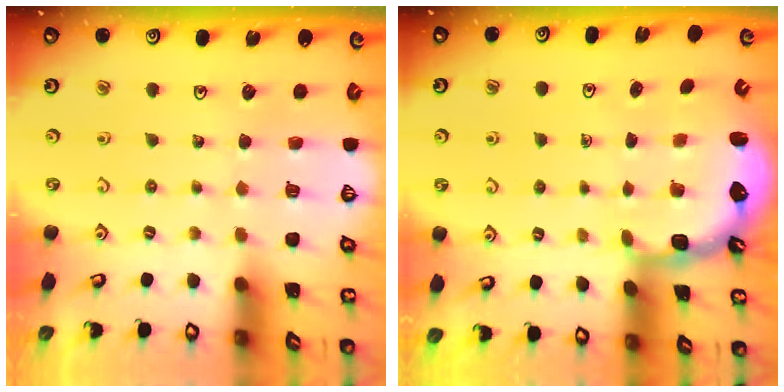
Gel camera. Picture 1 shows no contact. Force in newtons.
{"total": 2.8, "press": 2.2, "slide": 1.8}